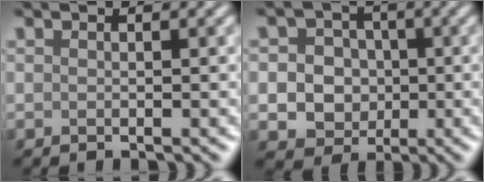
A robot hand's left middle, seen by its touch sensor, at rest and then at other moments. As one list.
[{"total": 5.7, "force": [-0.3, 5.1, 2.5], "torque": [-0.027, 0.015, -0.025]}]